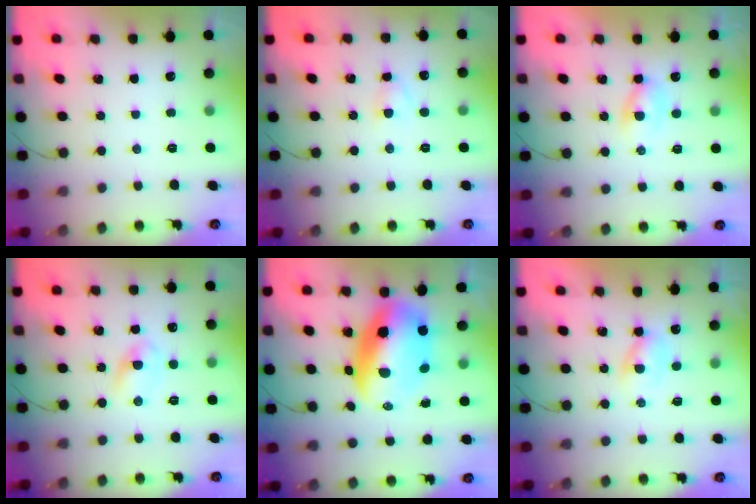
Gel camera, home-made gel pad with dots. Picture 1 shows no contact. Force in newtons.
{"total": 2.8, "press": 2.6, "slide": 1.1}
{"total": 2.2, "press": 2.0, "slide": 0.9}
{"total": 3.0, "press": 2.8, "slide": 1.3}
{"total": 14.9, "press": 14.4, "slide": 3.8}
{"total": 2.3, "press": 2.1, "slide": 1.0}